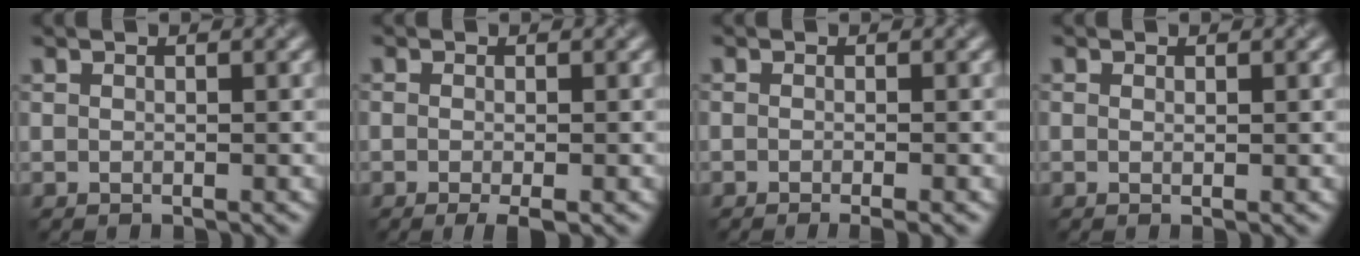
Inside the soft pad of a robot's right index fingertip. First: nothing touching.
{"total": 1.6, "force": [-1.0, 0.0, 1.3], "torque": [-0.018, 0.000, -0.008]}
{"total": 1.9, "force": [-0.9, 0.5, 1.7], "torque": [-0.012, 0.001, -0.015]}
{"total": 0.0}